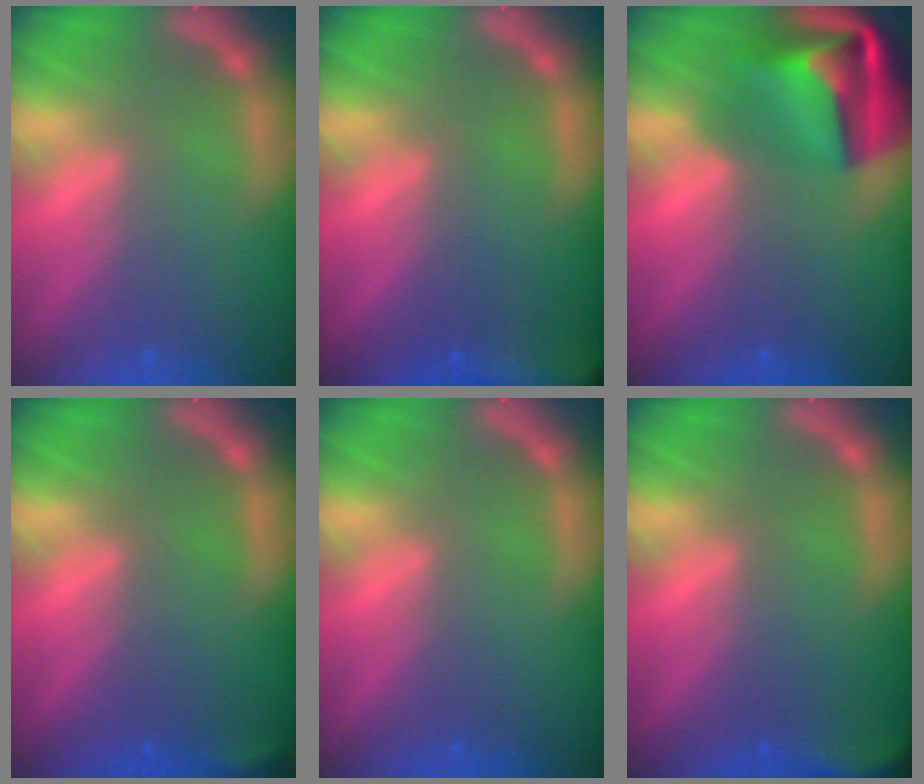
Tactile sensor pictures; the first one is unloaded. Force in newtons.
{"total": 9.0}
{"total": 10.1}
{"total": 1.4}
{"total": 0.0}
{"total": 4.4}